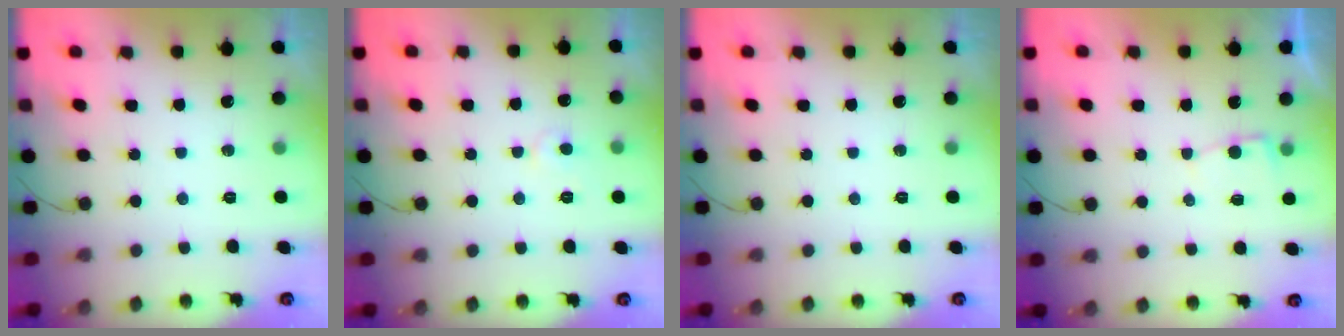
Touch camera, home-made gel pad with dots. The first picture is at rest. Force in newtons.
{"total": 4.6, "press": 4.6, "slide": 0.5}
{"total": 0.0}
{"total": 2.1, "press": 2.1, "slide": 0.3}